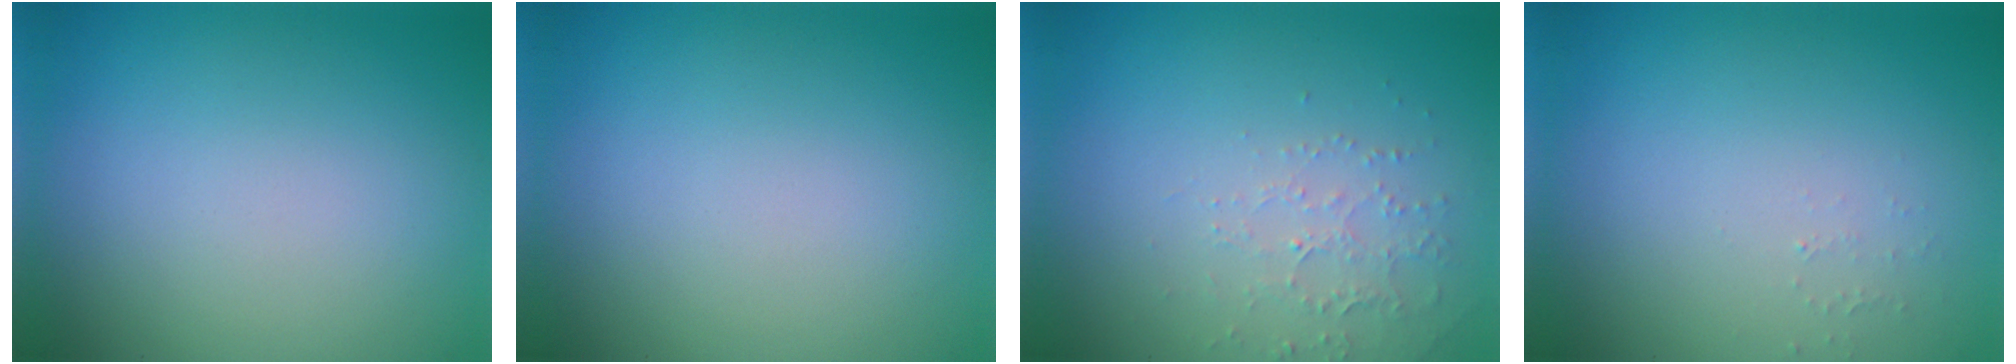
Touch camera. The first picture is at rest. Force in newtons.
{"total": 0.0}
{"total": 1.9, "press": 1.8, "slide": 0.6}
{"total": 0.5, "press": 0.5, "slide": 0.1}